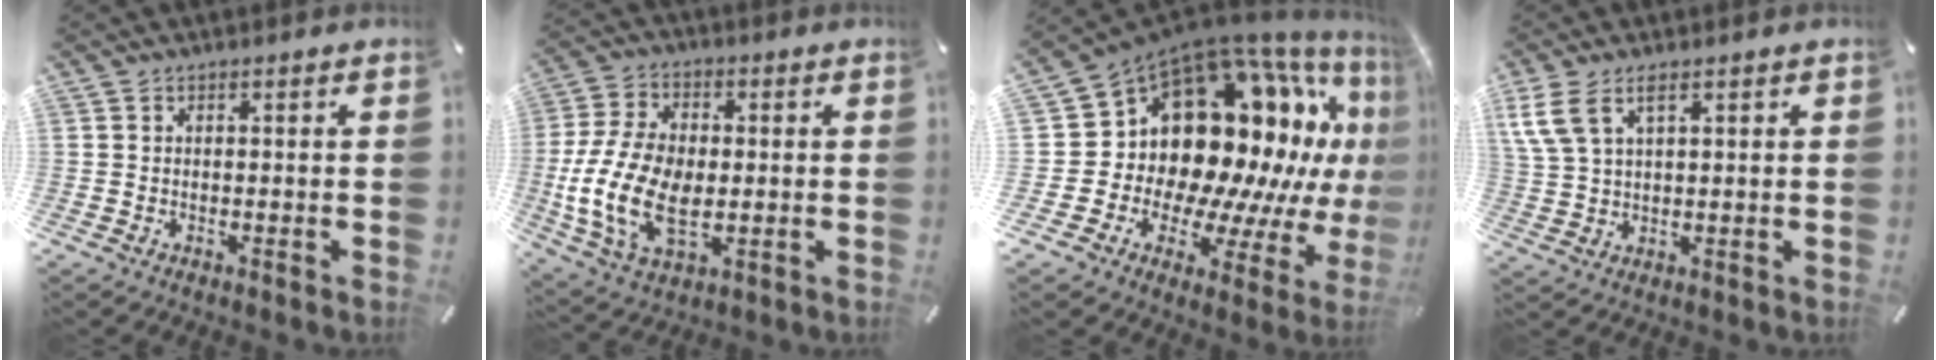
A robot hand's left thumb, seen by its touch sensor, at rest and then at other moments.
{"total": 15.7, "force": [-2.5, 10.4, 11.5], "torque": [-0.258, 0.007, -0.042]}
{"total": 17.6, "force": [8.0, 12.0, 9.9], "torque": [-0.107, -0.133, 0.167]}
{"total": 6.5, "force": [3.5, 3.3, 4.3], "torque": [-0.106, -0.006, 0.063]}